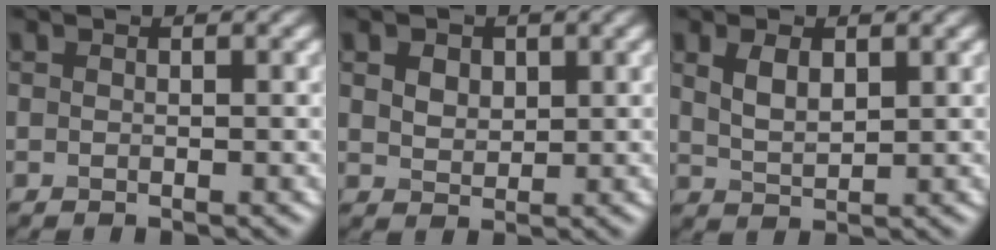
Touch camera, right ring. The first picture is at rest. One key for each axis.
{"total": 2.8, "fx": 1.2, "fy": 1.9, "fz": 1.6, "tx": -0.030, "ty": 0.011, "tz": 0.013}
{"total": 2.7, "fx": 1.2, "fy": 1.4, "fz": 2.1, "tx": -0.048, "ty": -0.002, "tz": 0.028}